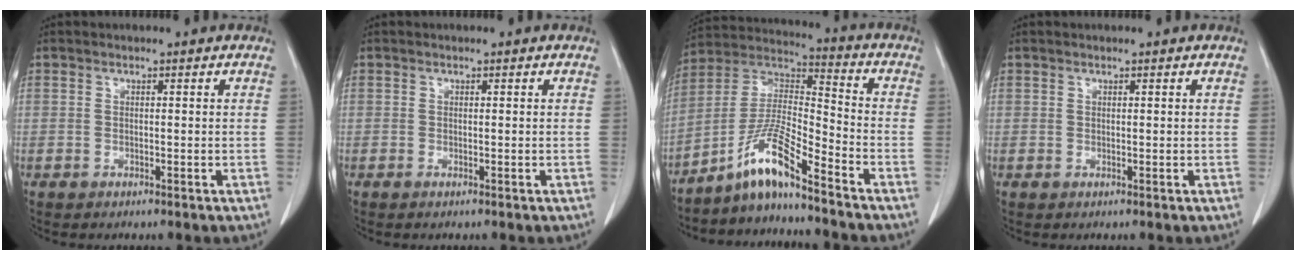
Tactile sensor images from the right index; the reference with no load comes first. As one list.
[{"total": 0.0}, {"total": 10.1, "force": [-7.6, 0.2, 6.6], "torque": [-0.134, 0.010, -0.147]}, {"total": 0.0}]